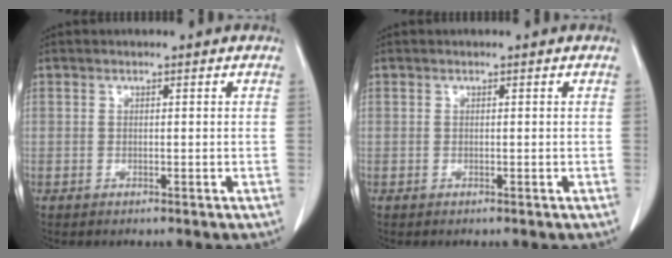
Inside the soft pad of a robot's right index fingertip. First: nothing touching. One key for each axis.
{"total": 0.0}